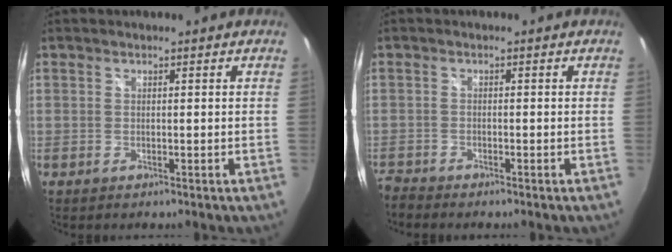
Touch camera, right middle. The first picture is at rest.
{"total": 2.7, "force": [-2.6, 0.4, 0.0], "torque": [-0.011, -0.013, -0.059]}